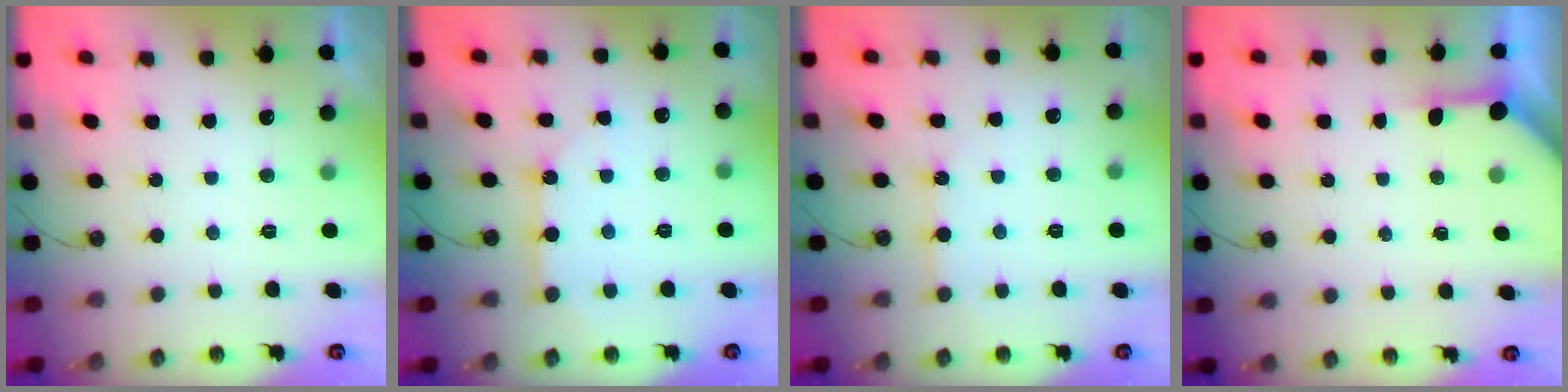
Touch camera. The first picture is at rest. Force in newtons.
{"total": 8.8, "press": 8.8, "slide": 0.8}
{"total": 5.5, "press": 5.4, "slide": 0.8}
{"total": 3.3, "press": 3.3, "slide": 0.3}